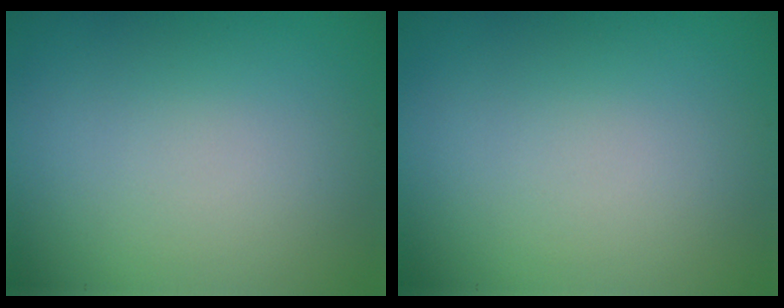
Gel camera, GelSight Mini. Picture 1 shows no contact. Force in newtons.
{"total": 0.0}